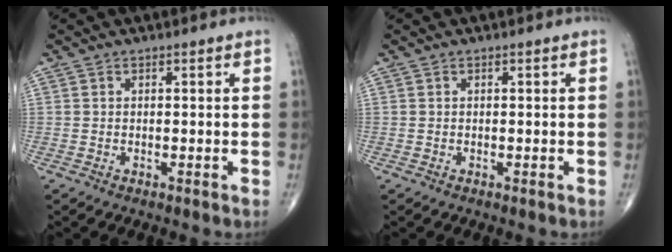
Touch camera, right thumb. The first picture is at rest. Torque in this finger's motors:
{"motor_torque": [0.00, 0.00, 0.00, 0.00, 0.01]}